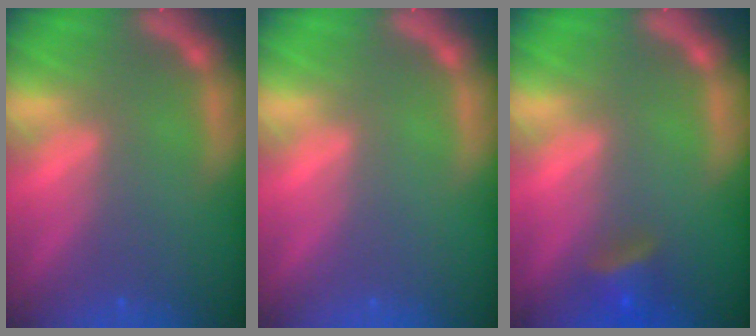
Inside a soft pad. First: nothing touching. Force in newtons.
{"total": 0.0}
{"total": 2.9}